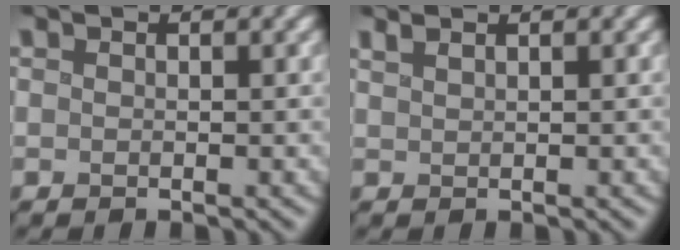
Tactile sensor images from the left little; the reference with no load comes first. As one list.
[{"total": 1.1, "force": [0.9, 0.3, 0.6], "torque": [-0.009, 0.003, 0.017]}]